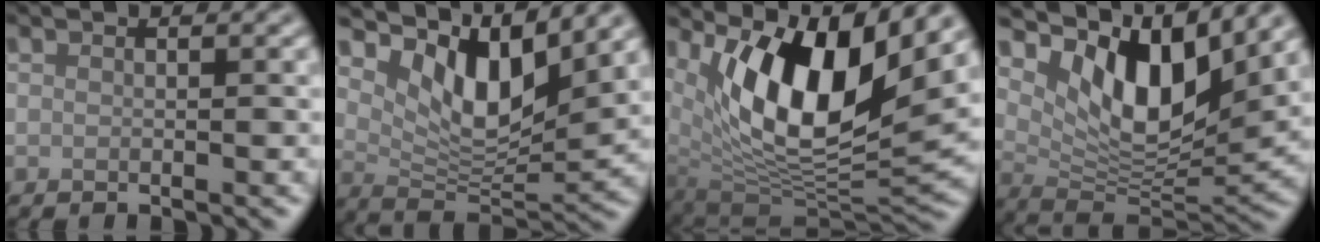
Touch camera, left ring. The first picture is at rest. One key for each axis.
{"total": 8.1, "fx": 4.5, "fy": 3.5, "fz": 5.8, "tx": -0.101, "ty": -0.008, "tz": 0.081}
{"total": 12.0, "fx": 4.6, "fy": 5.0, "fz": 9.9, "tx": -0.163, "ty": -0.022, "tz": 0.093}
{"total": 9.6, "fx": 5.0, "fy": 4.3, "fz": 7.0, "tx": -0.115, "ty": -0.013, "tz": 0.092}